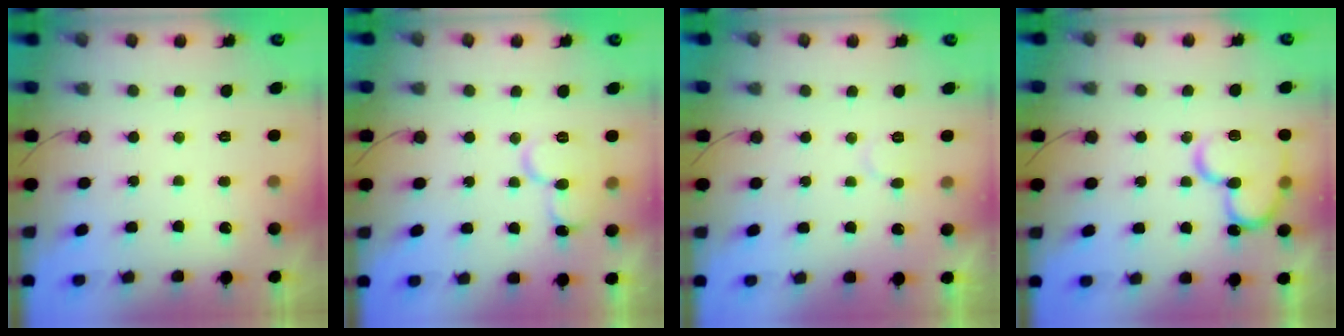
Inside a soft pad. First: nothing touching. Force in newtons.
{"total": 11.2, "press": 11.1, "slide": 1.2}
{"total": 5.6, "press": 5.6, "slide": 0.7}
{"total": 15.5, "press": 15.4, "slide": 1.5}